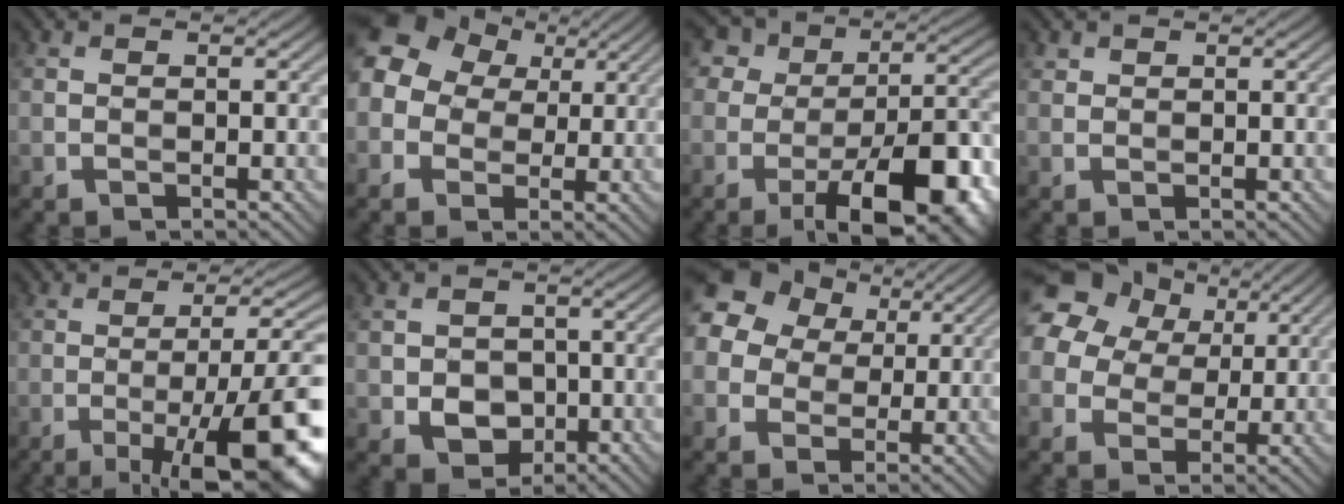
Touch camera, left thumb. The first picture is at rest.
{"total": 11.1, "force": [2.5, 9.2, 5.7], "torque": [-0.157, 0.024, 0.022]}
{"total": 14.6, "force": [-5.8, 7.7, 10.9], "torque": [-0.144, 0.003, -0.103]}
{"total": 0.8, "force": [0.7, 0.3, 0.1], "torque": [-0.006, -0.001, 0.016]}
{"total": 14.4, "force": [-5.3, 3.4, 12.9], "torque": [-0.156, 0.009, -0.080]}
{"total": 4.5, "force": [-1.2, 3.6, 2.4], "torque": [-0.046, -0.009, -0.022]}
{"total": 14.3, "force": [5.0, 11.6, 6.8], "torque": [-0.185, 0.035, 0.084]}
{"total": 17.4, "force": [7.5, 13.3, 8.4], "torque": [-0.228, 0.043, 0.140]}